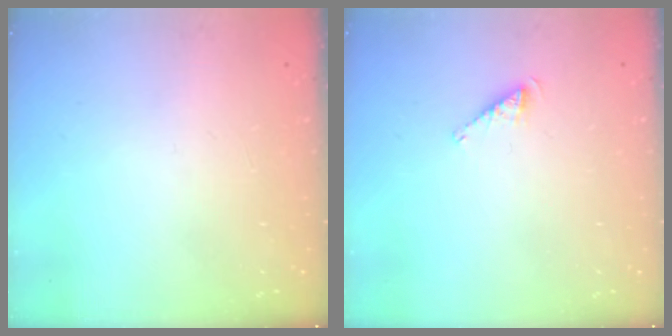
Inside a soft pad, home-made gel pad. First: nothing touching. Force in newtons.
{"total": 3.4, "press": 3.4, "slide": 0.5}